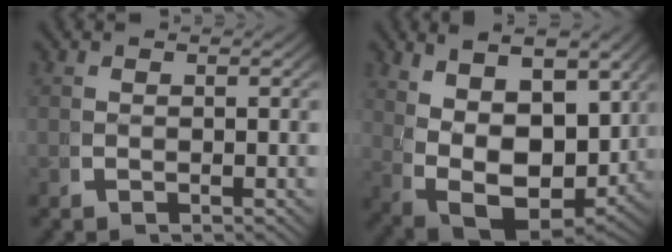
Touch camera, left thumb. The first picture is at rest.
{"total": 11.8, "force": [-0.6, 8.0, 8.7], "torque": [-0.187, -0.058, 0.015]}